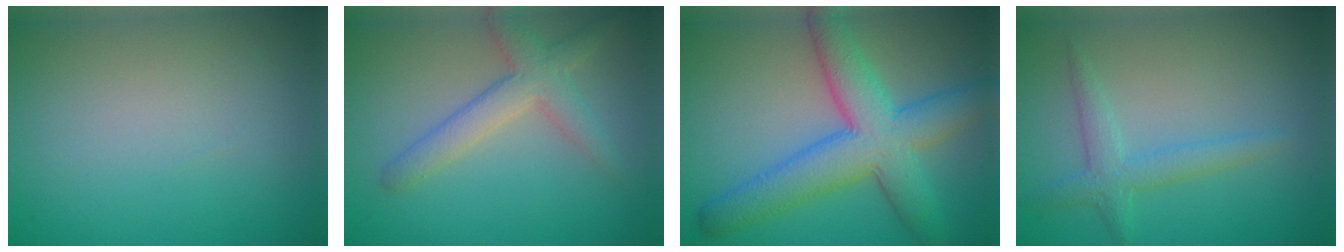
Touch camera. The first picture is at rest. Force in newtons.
{"total": 3.7, "press": 3.6, "slide": 0.2}
{"total": 7.7, "press": 7.7, "slide": 0.2}
{"total": 2.3, "press": 2.3, "slide": 0.1}